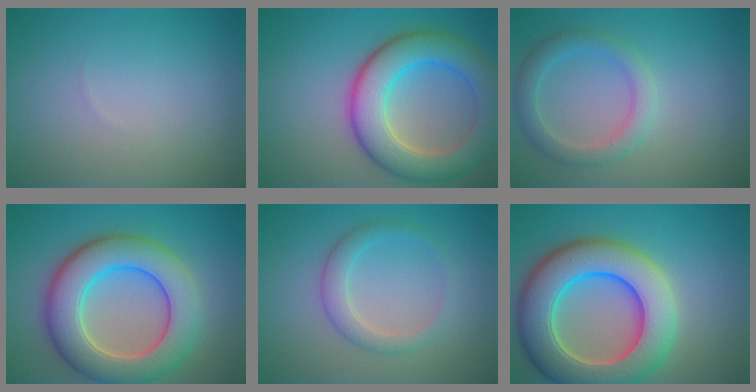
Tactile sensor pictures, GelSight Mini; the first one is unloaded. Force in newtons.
{"total": 8.3, "press": 8.3, "slide": 0.5}
{"total": 3.0, "press": 3.0, "slide": 0.2}
{"total": 9.5, "press": 9.5, "slide": 0.3}
{"total": 2.5, "press": 2.5, "slide": 0.2}
{"total": 11.3, "press": 11.3, "slide": 0.8}